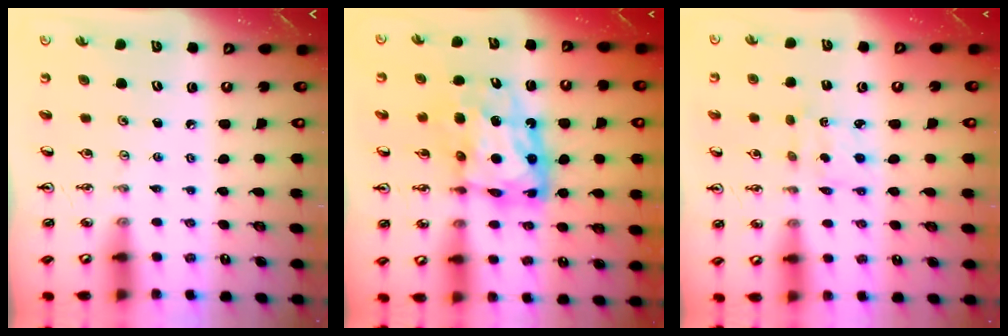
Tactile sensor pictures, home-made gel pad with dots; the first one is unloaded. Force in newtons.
{"total": 13.4, "press": 13.3, "slide": 1.6}
{"total": 2.4, "press": 2.3, "slide": 0.8}